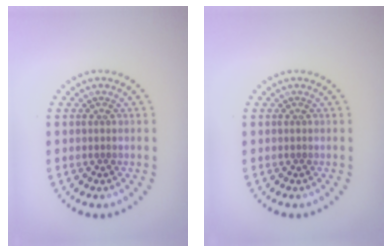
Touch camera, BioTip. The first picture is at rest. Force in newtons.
{"total": 0.0}